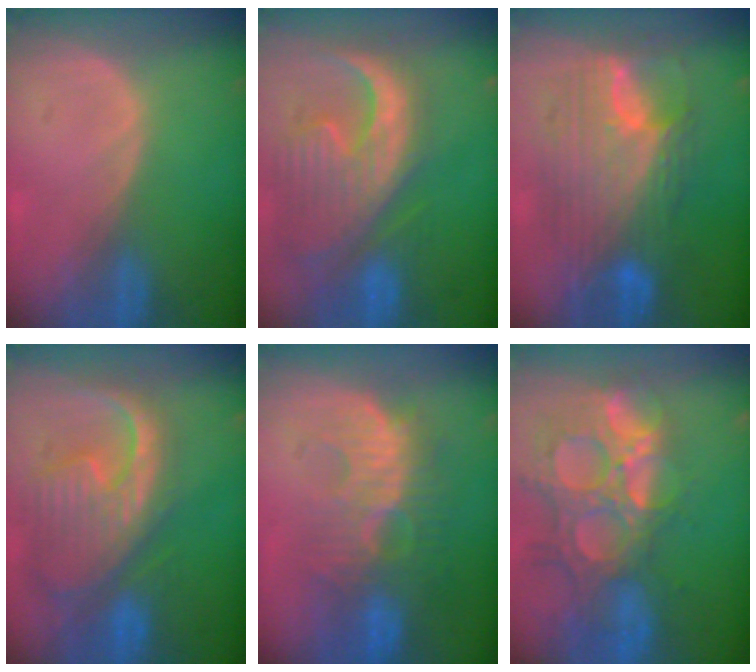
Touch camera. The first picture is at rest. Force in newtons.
{"total": 13.5, "press": 11.6, "slide": 6.9}
{"total": 11.9, "press": 11.8, "slide": 1.0}
{"total": 12.6, "press": 10.8, "slide": 6.5}
{"total": 10.4, "press": 9.8, "slide": 3.4}
{"total": 14.8, "press": 12.3, "slide": 8.3}